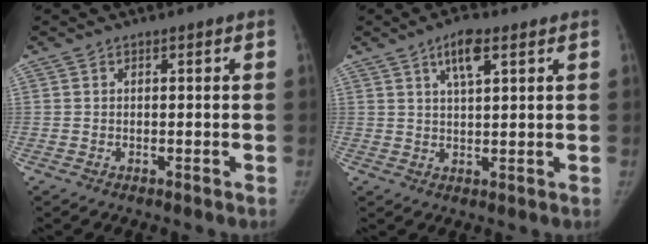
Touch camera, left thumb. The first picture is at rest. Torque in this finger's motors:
{"motor_torque": [0.06, -0.01, 0.78, -0.49, 0.16]}